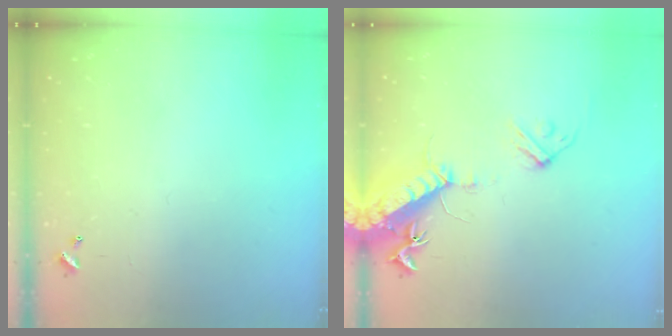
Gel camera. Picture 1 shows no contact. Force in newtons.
{"total": 17.3, "press": 16.8, "slide": 3.9}